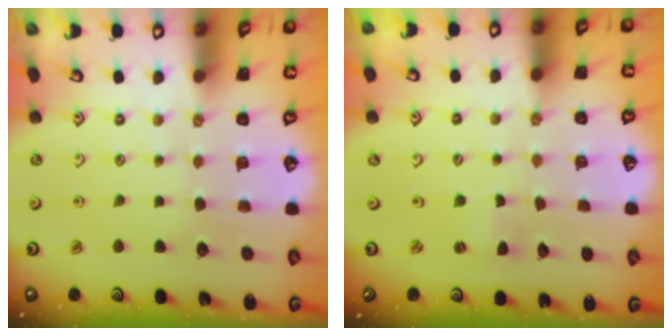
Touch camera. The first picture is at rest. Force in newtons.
{"total": 1.4, "press": 1.4, "slide": 0.3}